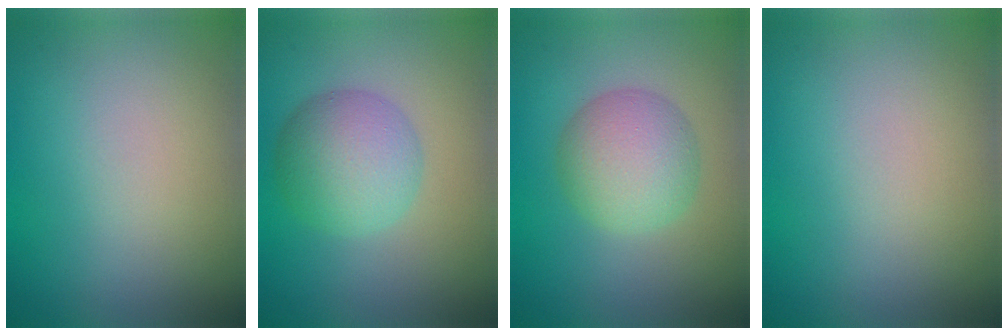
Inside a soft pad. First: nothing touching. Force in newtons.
{"total": 5.1, "press": 5.1, "slide": 0.1}
{"total": 4.8, "press": 4.8, "slide": 0.1}
{"total": 0.0}